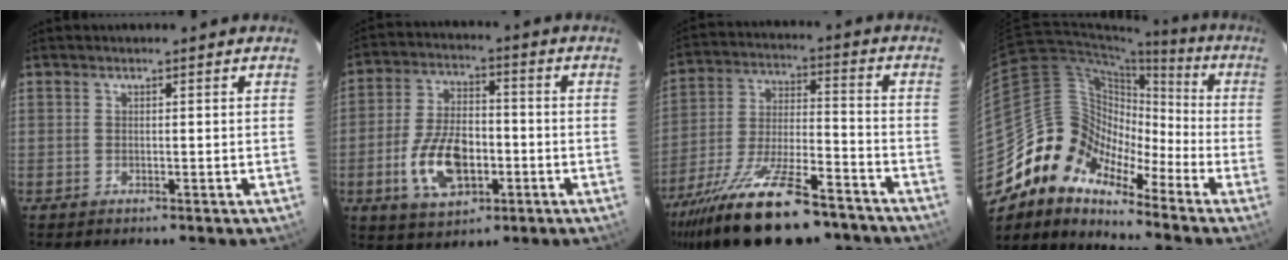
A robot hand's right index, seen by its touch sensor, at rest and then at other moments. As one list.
[{"total": 13.1, "force": [-4.0, 7.4, 10.0], "torque": [-0.202, 0.005, -0.062]}, {"total": 24.0, "force": [-17.8, 7.4, 14.3], "torque": [-0.272, -0.043, -0.280]}, {"total": 11.4, "force": [-8.7, 6.5, 3.4], "torque": [-0.056, 0.037, -0.193]}]